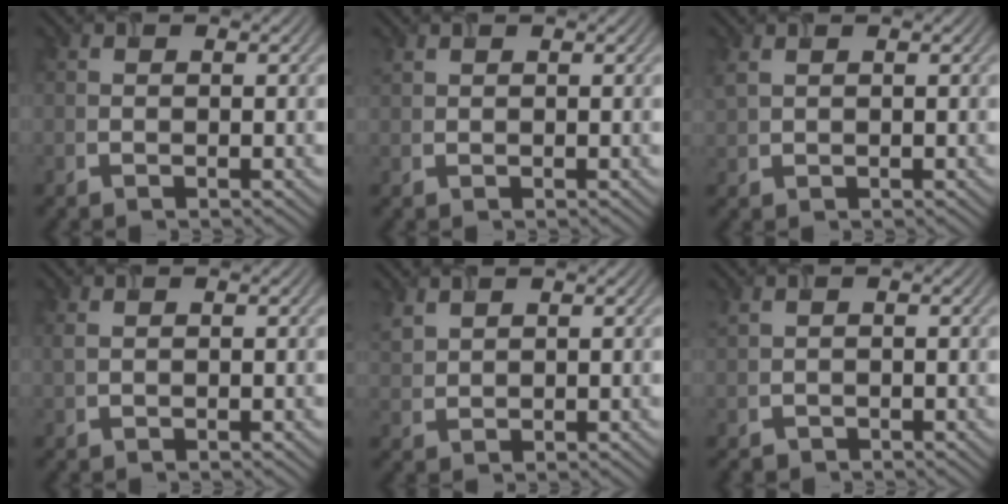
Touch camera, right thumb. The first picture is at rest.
{"total": 0.9, "force": [0.7, 0.3, 0.4], "torque": [-0.016, 0.002, 0.020]}
{"total": 1.7, "force": [1.1, 0.8, 1.1], "torque": [-0.036, 0.004, 0.027]}
{"total": 0.9, "force": [0.5, 0.4, 0.7], "torque": [-0.024, 0.002, 0.012]}
{"total": 2.4, "force": [1.9, 1.0, 1.2], "torque": [-0.037, 0.003, 0.047]}
{"total": 0.9, "force": [0.1, 0.8, 0.4], "torque": [-0.017, -0.001, 0.004]}